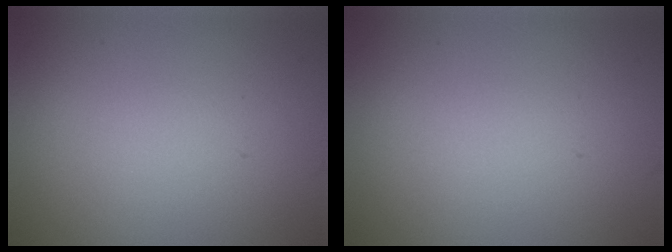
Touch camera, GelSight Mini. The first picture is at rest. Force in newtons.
{"total": 0.0}